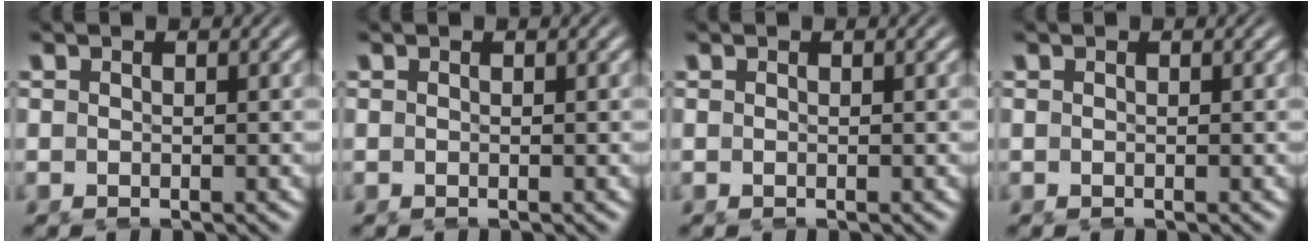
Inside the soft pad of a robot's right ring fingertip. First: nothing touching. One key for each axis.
{"total": 0.0}
{"total": 0.0}
{"total": 0.0}